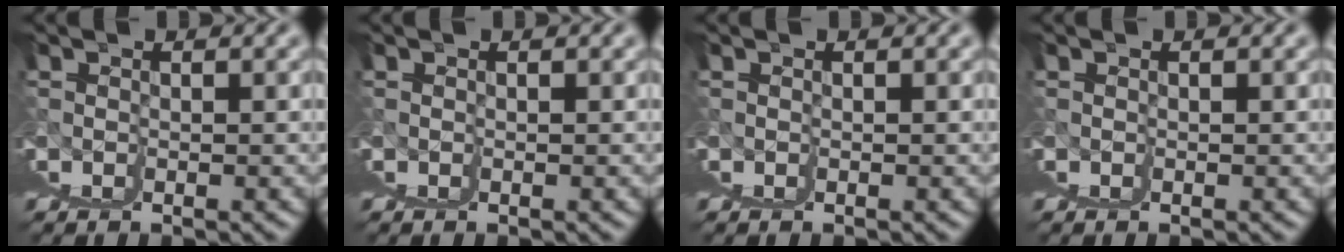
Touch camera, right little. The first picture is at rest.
{"total": 0.0}
{"total": 0.0}
{"total": 0.0}